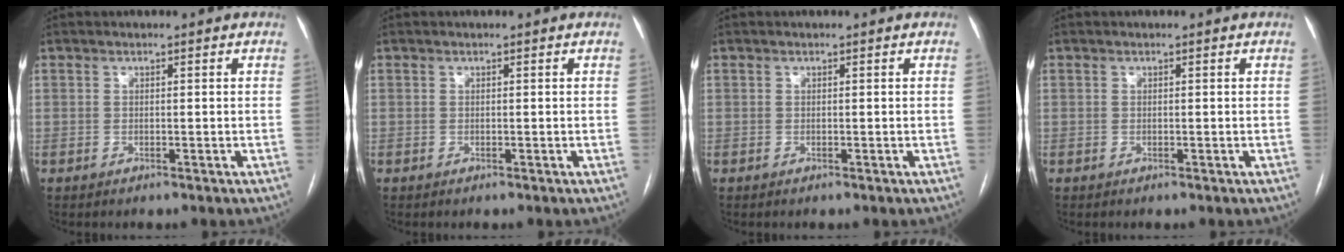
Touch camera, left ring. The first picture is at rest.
{"total": 0.0}
{"total": 0.0}
{"total": 0.0}